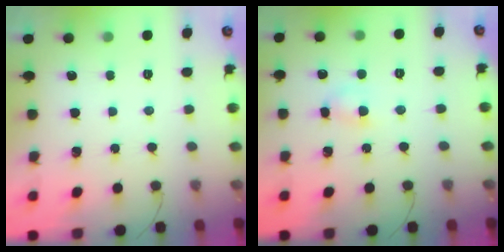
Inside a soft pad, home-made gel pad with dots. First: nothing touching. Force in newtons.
{"total": 4.0, "press": 3.8, "slide": 1.4}